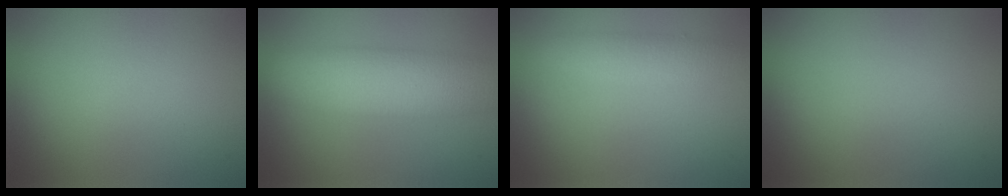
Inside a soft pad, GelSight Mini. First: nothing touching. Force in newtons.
{"total": 6.9, "press": 6.9, "slide": 0.3}
{"total": 2.6, "press": 2.6, "slide": 0.1}
{"total": 0.0}